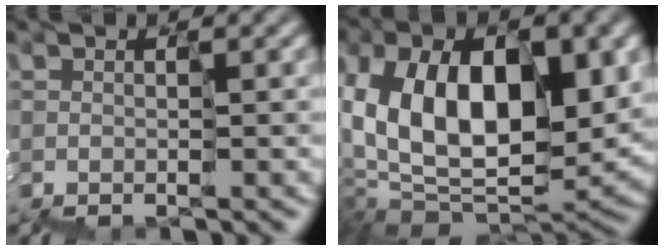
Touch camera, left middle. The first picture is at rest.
{"total": 8.7, "force": [1.6, 5.4, 6.7], "torque": [-0.123, -0.008, 0.042]}